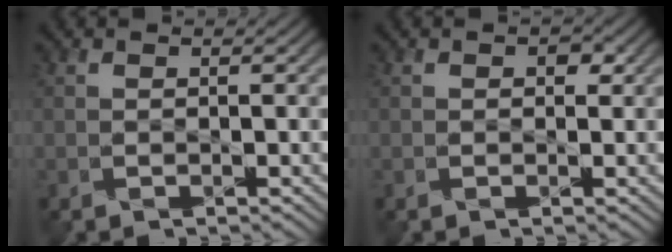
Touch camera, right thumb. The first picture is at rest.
{"total": 1.1, "force": [0.2, 0.8, 0.7], "torque": [-0.006, -0.003, 0.001]}